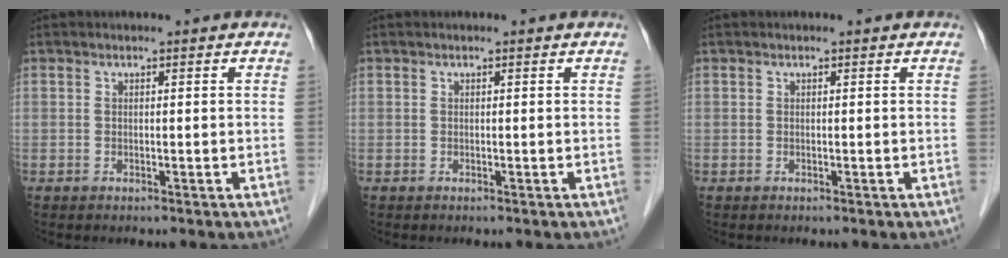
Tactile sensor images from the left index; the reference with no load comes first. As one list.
[{"total": 0.0}, {"total": 0.0}]